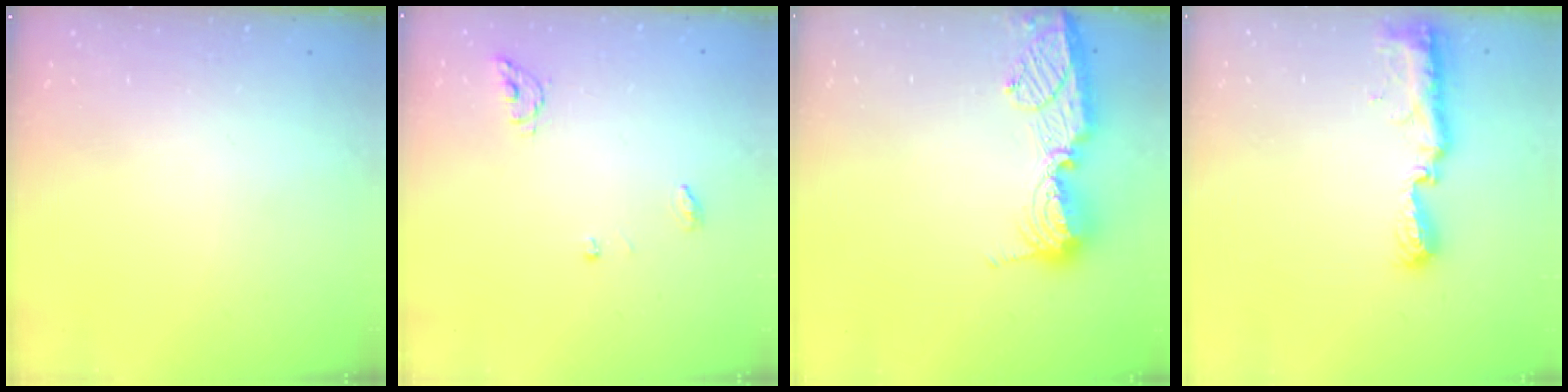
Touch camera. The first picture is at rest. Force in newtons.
{"total": 5.2, "press": 5.2, "slide": 0.0}
{"total": 12.7, "press": 12.6, "slide": 1.2}
{"total": 8.8, "press": 8.8, "slide": 0.9}